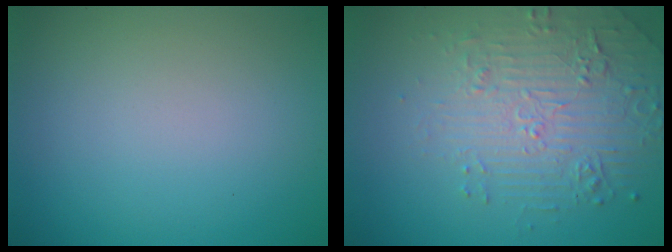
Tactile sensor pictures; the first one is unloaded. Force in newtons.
{"total": 5.1, "press": 3.9, "slide": 3.3}